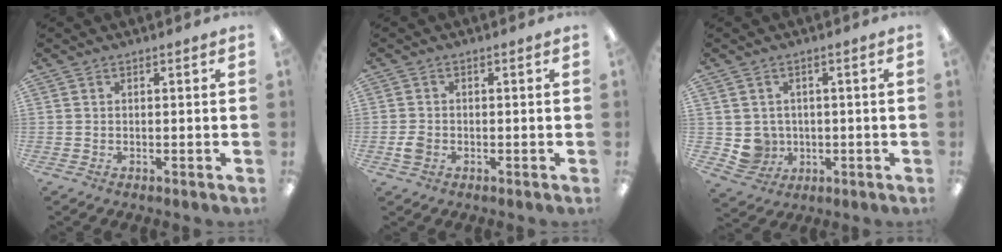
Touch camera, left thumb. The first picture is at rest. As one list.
[{"total": 2.6, "force": [-0.8, 2.0, 1.5], "torque": [-0.033, 0.000, -0.015]}, {"total": 5.4, "force": [0.5, 5.2, 1.0], "torque": [-0.031, 0.002, 0.016]}]